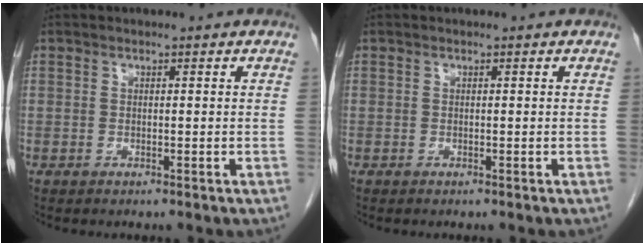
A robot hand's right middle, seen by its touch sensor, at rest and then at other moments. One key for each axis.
{"total": 0.0}